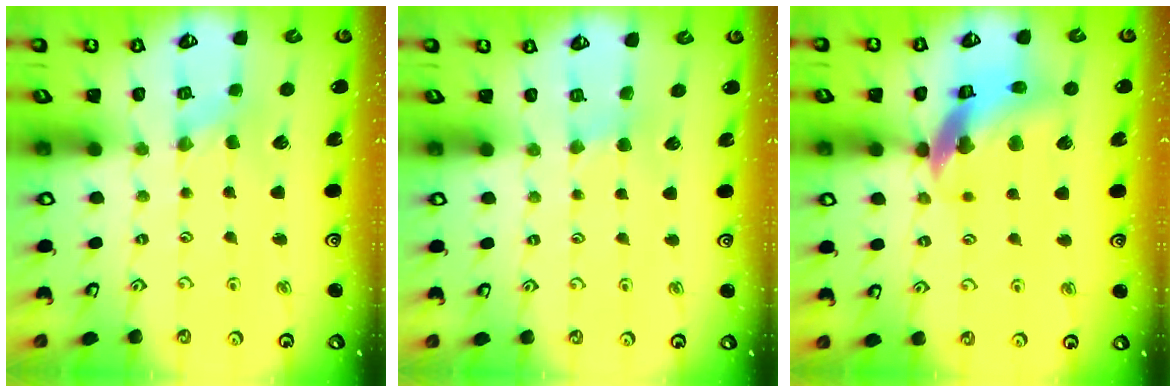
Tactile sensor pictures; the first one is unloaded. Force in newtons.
{"total": 2.2, "press": 2.2, "slide": 0.5}
{"total": 14.4, "press": 14.3, "slide": 2.0}